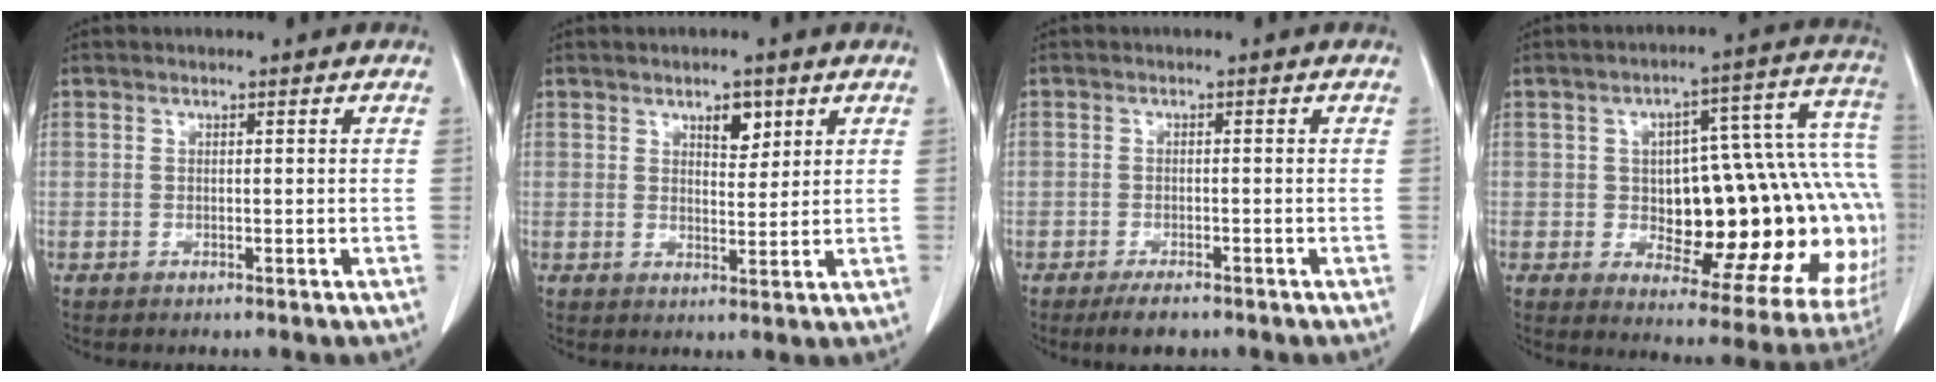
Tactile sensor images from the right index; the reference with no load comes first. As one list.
[{"total": 3.6, "force": [2.1, 1.5, 2.5], "torque": [-0.036, -0.003, 0.034]}, {"total": 3.2, "force": [-2.4, 1.0, 1.8], "torque": [-0.034, -0.004, -0.035]}, {"total": 24.5, "force": [-2.2, 8.0, 23.0], "torque": [-0.213, 0.049, -0.004]}]